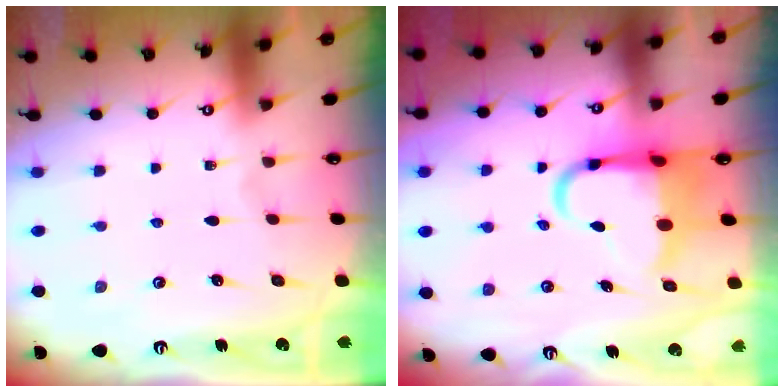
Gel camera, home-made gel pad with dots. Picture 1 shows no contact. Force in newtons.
{"total": 8.2, "press": 7.9, "slide": 2.0}